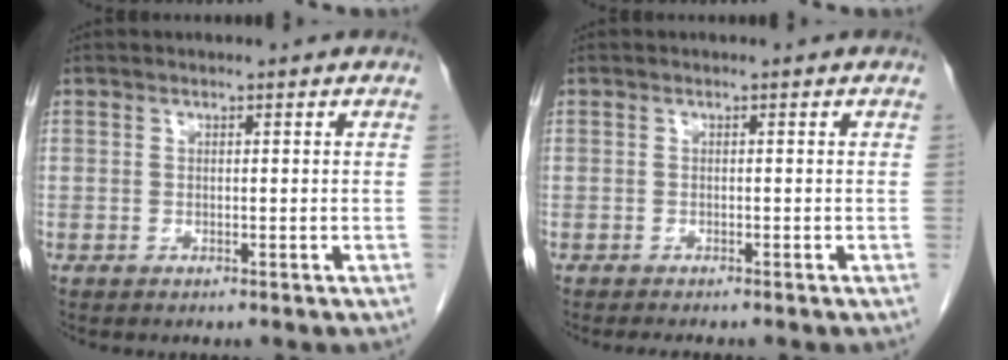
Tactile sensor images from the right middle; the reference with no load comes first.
{"total": 2.4, "force": [-2.1, 0.3, 1.2], "torque": [-0.015, -0.004, -0.026]}